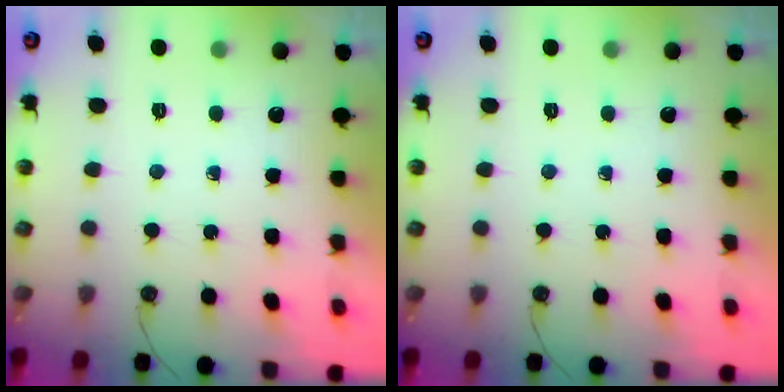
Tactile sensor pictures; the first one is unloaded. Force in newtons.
{"total": 0.0}